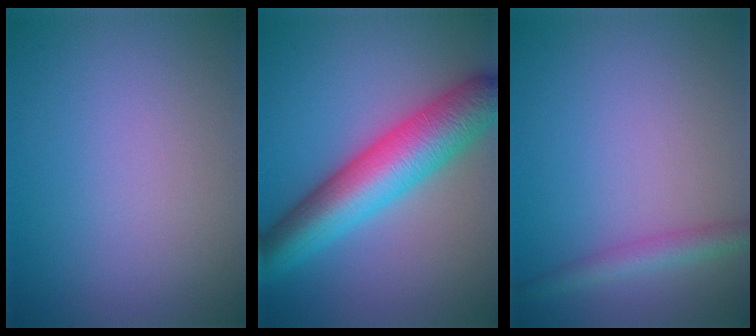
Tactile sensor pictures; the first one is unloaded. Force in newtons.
{"total": 9.0, "press": 9.0, "slide": 0.2}
{"total": 2.3, "press": 2.3, "slide": 0.1}